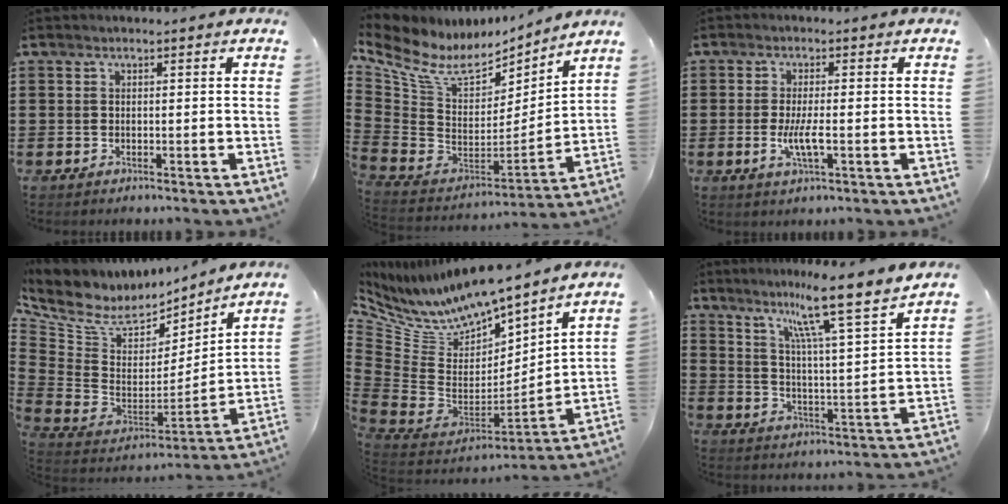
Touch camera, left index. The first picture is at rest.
{"total": 9.1, "force": [6.2, 4.8, 4.5], "torque": [-0.132, -0.045, 0.111]}
{"total": 4.3, "force": [-1.0, 0.8, 4.1], "torque": [-0.084, -0.006, -0.021]}
{"total": 6.3, "force": [4.6, 3.9, 1.9], "torque": [-0.072, -0.040, 0.085]}
{"total": 8.4, "force": [7.8, 2.4, 1.7], "torque": [-0.081, -0.074, 0.138]}
{"total": 9.8, "force": [7.9, -1.0, 5.6], "torque": [-0.119, -0.051, 0.124]}